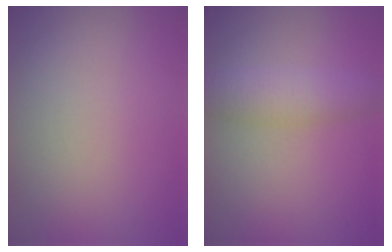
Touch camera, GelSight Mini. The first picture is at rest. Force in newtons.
{"total": 3.5, "press": 3.5, "slide": 0.1}